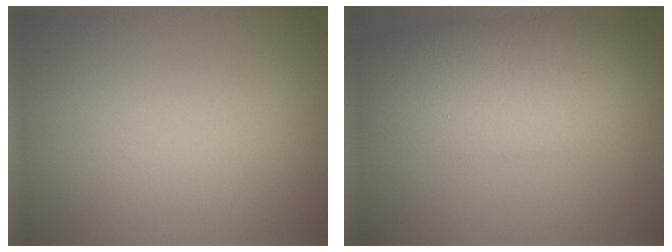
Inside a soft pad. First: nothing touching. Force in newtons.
{"total": 7.6, "press": 7.6, "slide": 0.1}